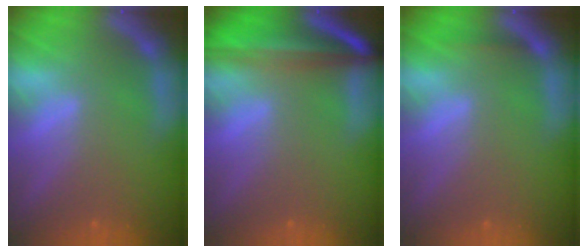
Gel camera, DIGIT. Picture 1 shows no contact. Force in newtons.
{"total": 9.6}
{"total": 0.9}